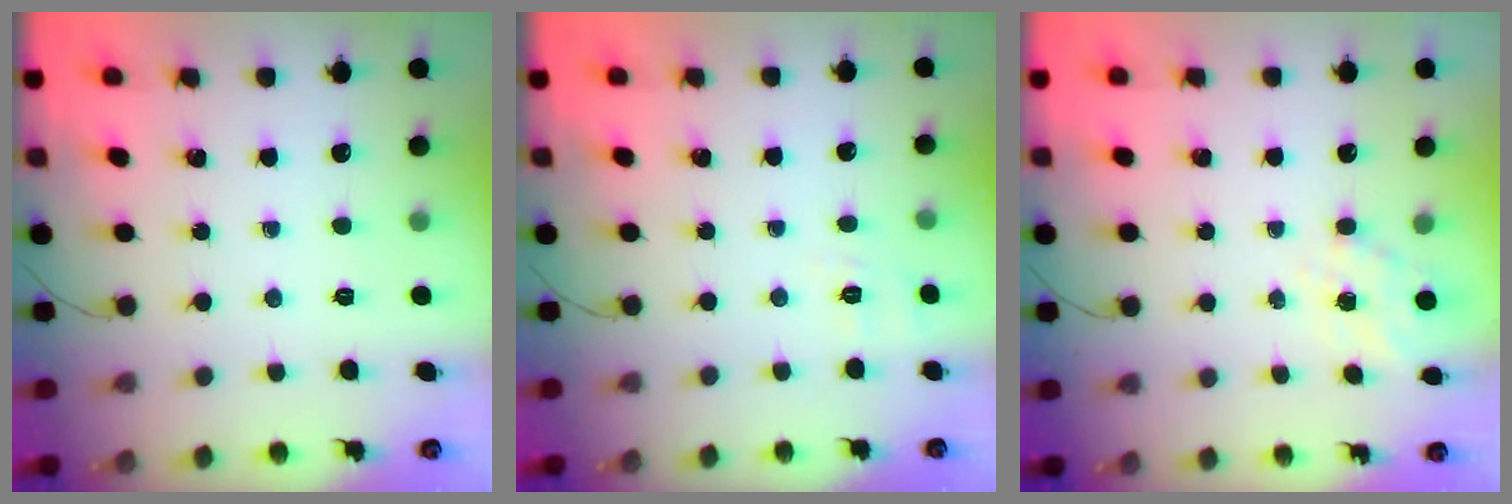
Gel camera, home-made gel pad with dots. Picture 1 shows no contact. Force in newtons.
{"total": 2.9, "press": 2.2, "slide": 1.9}
{"total": 4.7, "press": 4.6, "slide": 0.9}